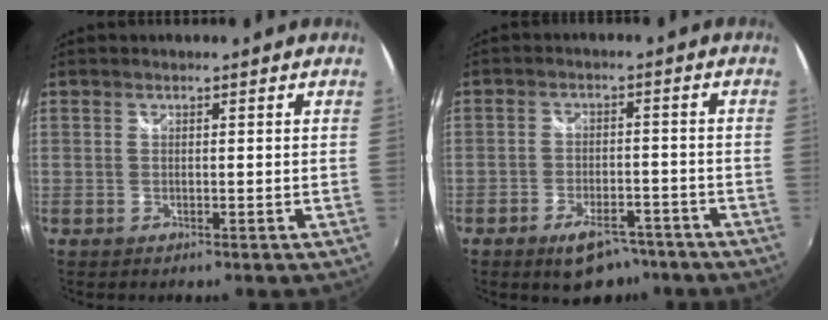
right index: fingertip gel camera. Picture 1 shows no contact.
{"total": 8.6, "force": [-6.2, 4.1, 4.3], "torque": [-0.092, 0.004, -0.088]}